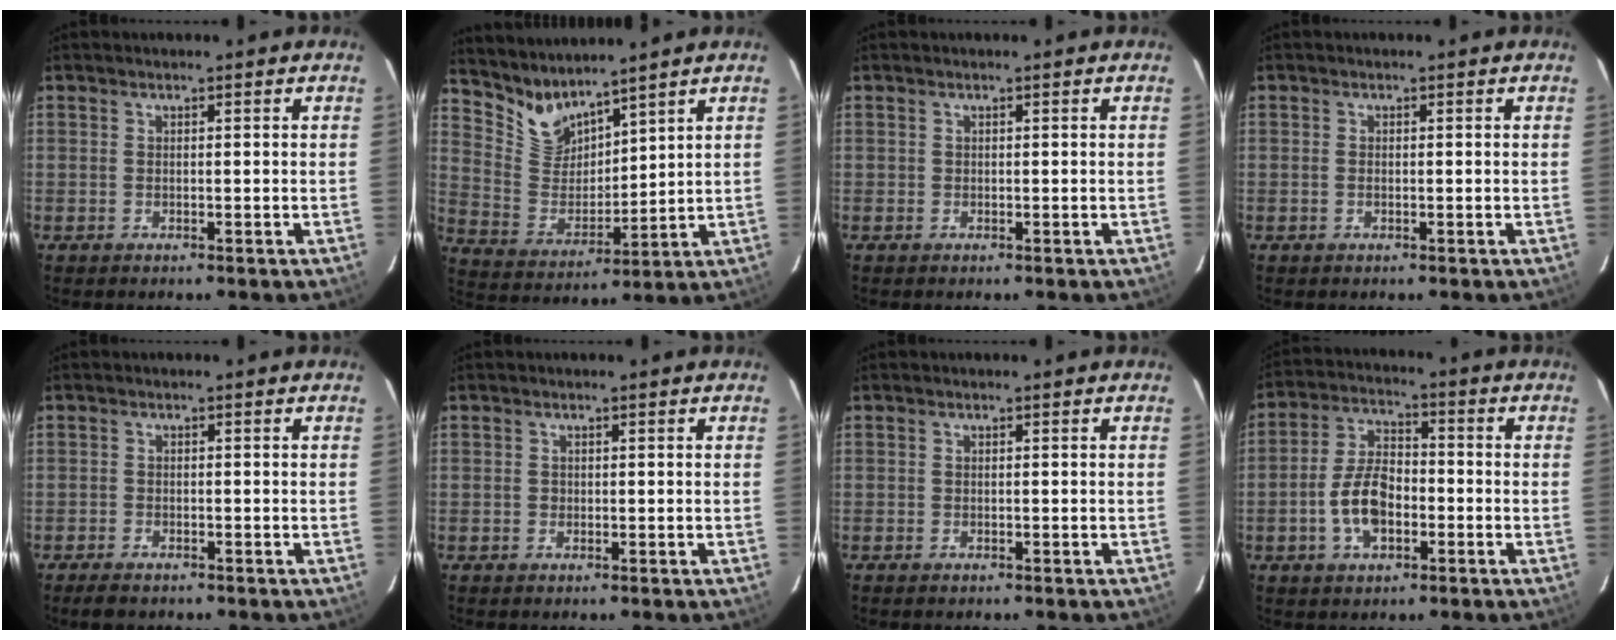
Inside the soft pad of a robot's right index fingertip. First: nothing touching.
{"total": 8.3, "force": [7.6, 2.6, 1.9], "torque": [-0.044, -0.010, 0.164]}
{"total": 0.0}
{"total": 0.6, "force": [-0.2, 0.4, 0.4], "torque": [-0.009, 0.001, -0.004]}
{"total": 3.1, "force": [-2.5, 1.2, 1.4], "torque": [-0.038, -0.006, -0.043]}
{"total": 0.8, "force": [-0.2, 0.7, 0.1], "torque": [0.001, 0.001, -0.003]}
{"total": 0.6, "force": [-0.5, 0.3, 0.2], "torque": [-0.007, -0.001, -0.010]}
{"total": 9.3, "force": [-3.0, 5.2, 7.1], "torque": [-0.144, 0.016, -0.051]}